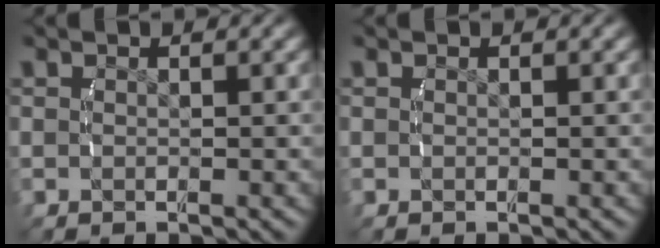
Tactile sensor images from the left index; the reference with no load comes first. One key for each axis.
{"total": 0.0}